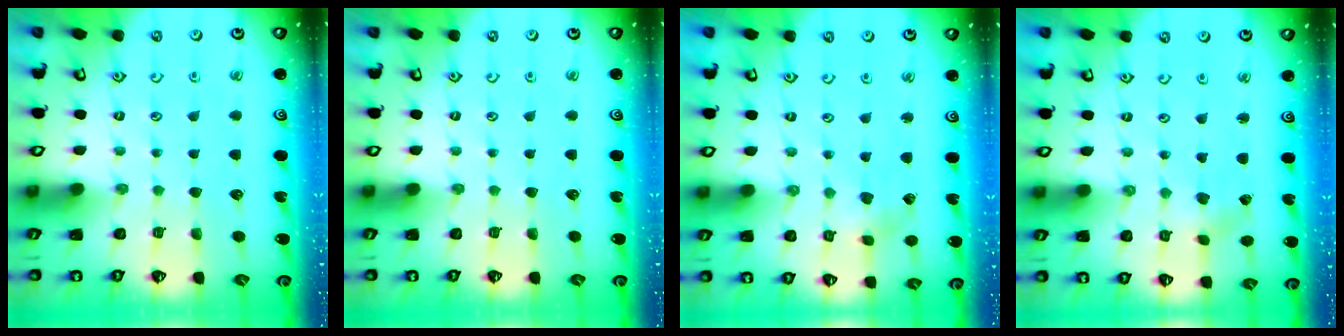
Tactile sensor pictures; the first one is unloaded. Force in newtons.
{"total": 0.0}
{"total": 2.6, "press": 2.6, "slide": 0.4}
{"total": 0.0}